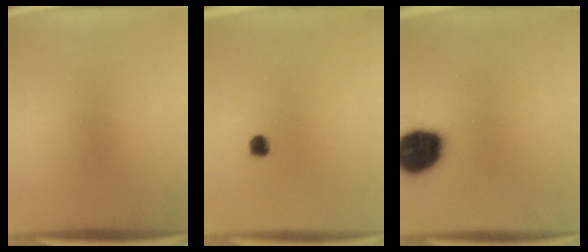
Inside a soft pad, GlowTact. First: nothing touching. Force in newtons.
{"total": 2.0}
{"total": 15.8}